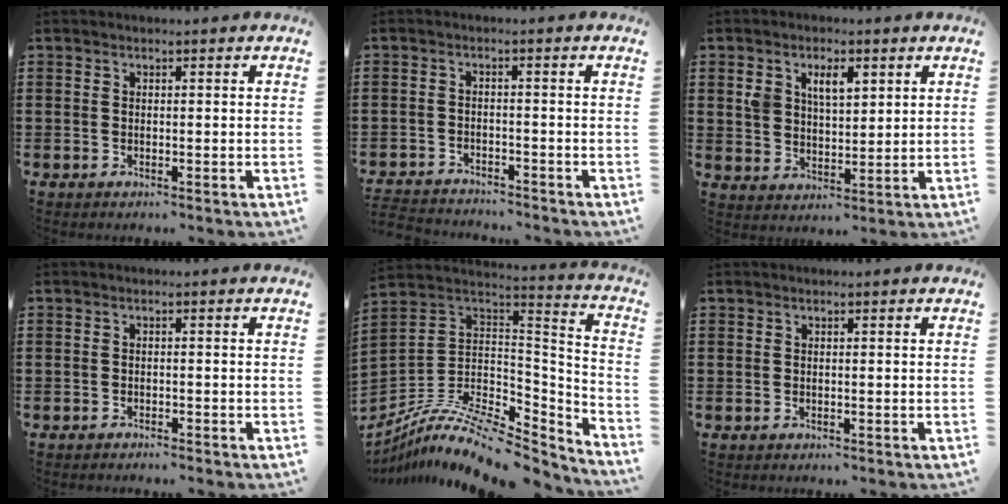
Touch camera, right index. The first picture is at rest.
{"total": 2.6, "force": [-2.6, 0.1, -0.3], "torque": [-0.002, 0.000, -0.057]}
{"total": 5.1, "force": [2.3, 3.1, 3.4], "torque": [-0.070, 0.009, 0.039]}
{"total": 0.8, "force": [-0.8, 0.0, 0.0], "torque": [-0.002, 0.001, -0.018]}
{"total": 11.6, "force": [-8.5, 3.8, 6.8], "torque": [-0.132, 0.008, -0.161]}
{"total": 0.0}